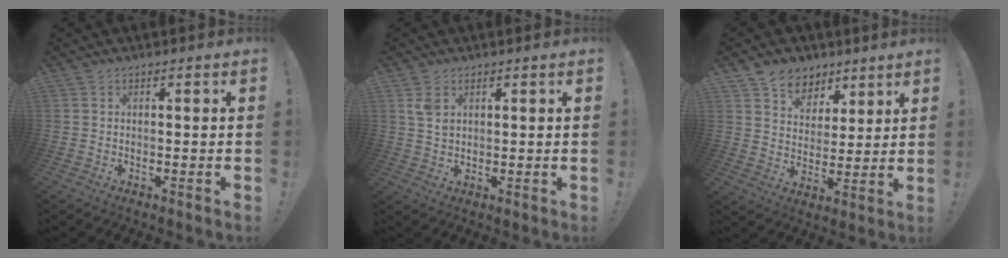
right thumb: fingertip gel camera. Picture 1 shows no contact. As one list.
[{"total": 3.7, "force": [1.9, 2.2, 2.2], "torque": [-0.037, -0.005, 0.034]}, {"total": 8.7, "force": [5.4, 6.6, 1.4], "torque": [-0.020, -0.044, 0.109]}]